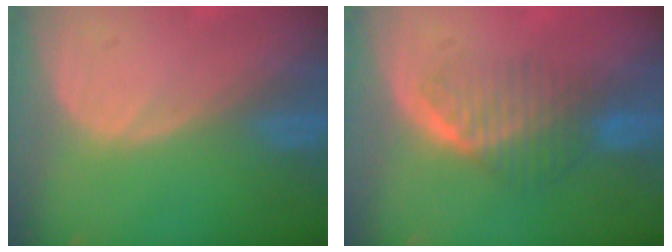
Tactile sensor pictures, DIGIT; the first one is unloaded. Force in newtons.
{"total": 6.4, "press": 5.8, "slide": 2.7}